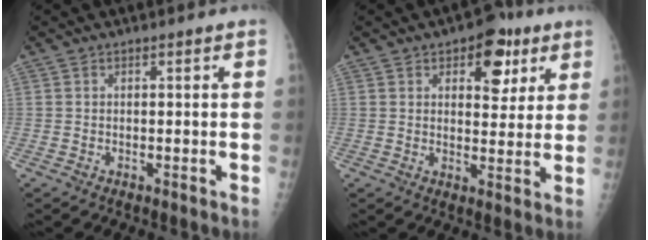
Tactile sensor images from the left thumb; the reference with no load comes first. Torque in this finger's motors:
{"motor_torque": [0.78, 0.78, 0.46, -0.48, 0.02]}